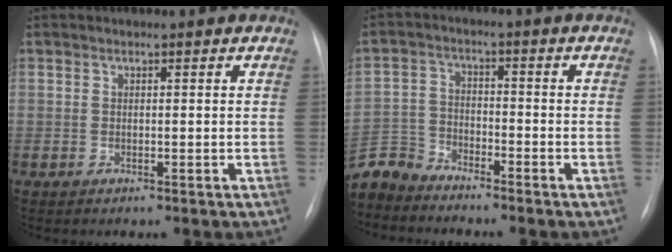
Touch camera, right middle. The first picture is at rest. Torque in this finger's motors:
{"motor_torque": [-0.07, -0.04, -0.01, 0.01]}